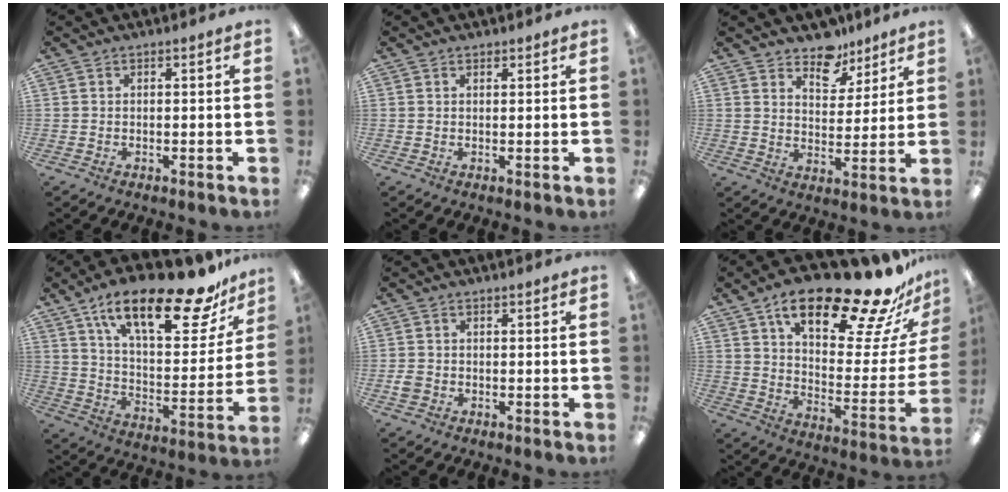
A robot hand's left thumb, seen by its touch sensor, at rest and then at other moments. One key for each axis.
{"total": 0.9, "fx": 0.8, "fy": 0.4, "fz": 0.1, "tx": -0.003, "ty": 0.000, "tz": 0.015}
{"total": 8.9, "fx": 7.2, "fy": 4.7, "fz": 2.1, "tx": -0.022, "ty": -0.048, "tz": 0.131}
{"total": 23.8, "fx": 16.4, "fy": 7.9, "fz": 15.4, "tx": -0.235, "ty": -0.096, "tz": 0.268}
{"total": 1.9, "fx": -0.5, "fy": 1.7, "fz": 0.8, "tx": -0.013, "ty": 0.004, "tz": -0.008}
{"total": 26.9, "fx": 19.6, "fy": 7.9, "fz": 16.7, "tx": -0.235, "ty": -0.135, "tz": 0.311}